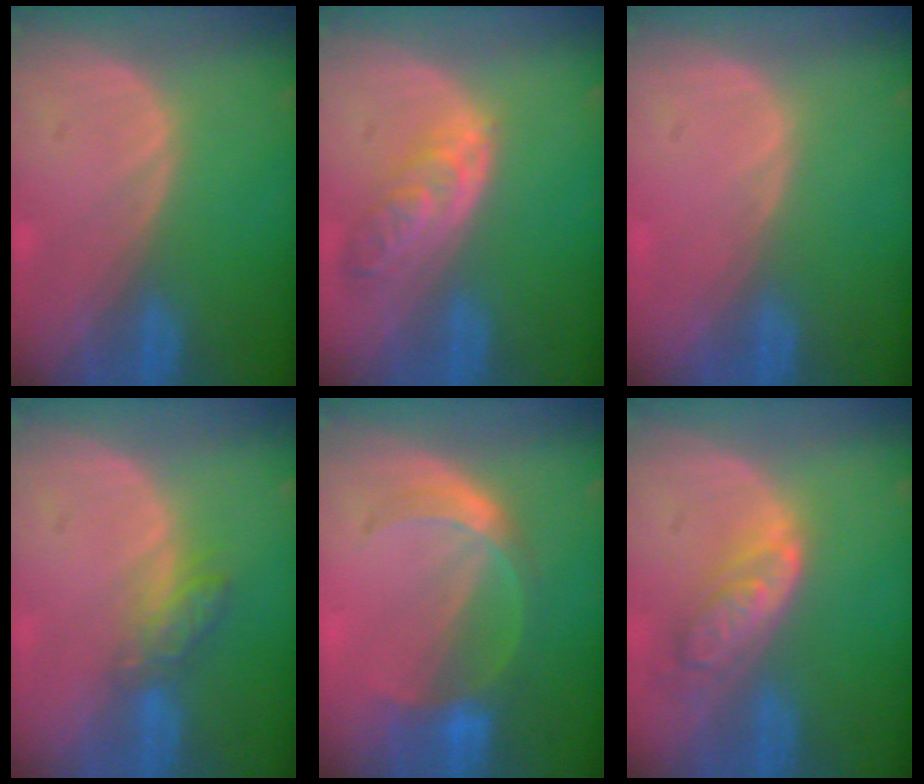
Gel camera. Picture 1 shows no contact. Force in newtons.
{"total": 5.6, "press": 5.1, "slide": 2.2}
{"total": 0.5, "press": 0.0, "slide": 0.5}
{"total": 4.4, "press": 4.0, "slide": 1.8}
{"total": 5.8, "press": 5.3, "slide": 2.3}
{"total": 6.3, "press": 5.6, "slide": 2.9}